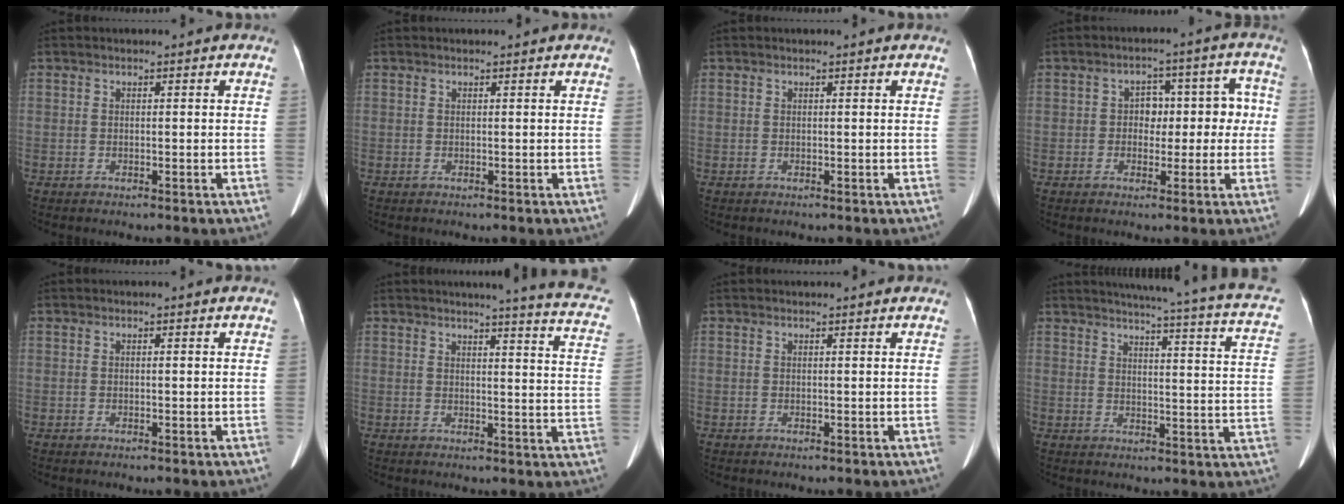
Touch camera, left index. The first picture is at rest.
{"total": 0.9, "force": [0.9, 0.2, 0.2], "torque": [-0.010, 0.009, 0.009]}
{"total": 0.6, "force": [0.6, 0.0, 0.1], "torque": [-0.004, 0.005, 0.004]}
{"total": 6.5, "force": [-0.2, 4.4, 4.8], "torque": [-0.054, 0.042, 0.002]}
{"total": 0.0}
{"total": 13.1, "force": [11.0, 0.3, 7.1], "torque": [-0.080, -0.052, 0.095]}
{"total": 3.2, "force": [3.1, 0.3, 0.9], "torque": [-0.012, 0.024, 0.035]}
{"total": 20.9, "force": [17.1, 1.0, 11.9], "torque": [-0.162, -0.034, 0.184]}